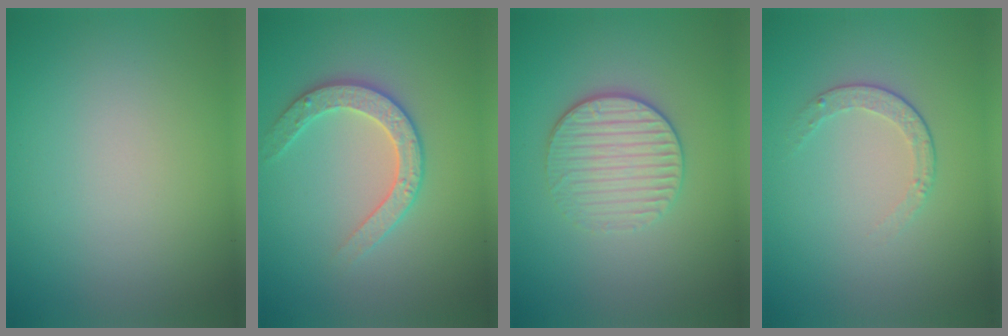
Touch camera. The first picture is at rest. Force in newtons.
{"total": 2.8, "press": 2.7, "slide": 0.6}
{"total": 3.6, "press": 3.2, "slide": 1.6}
{"total": 1.6, "press": 1.2, "slide": 1.1}